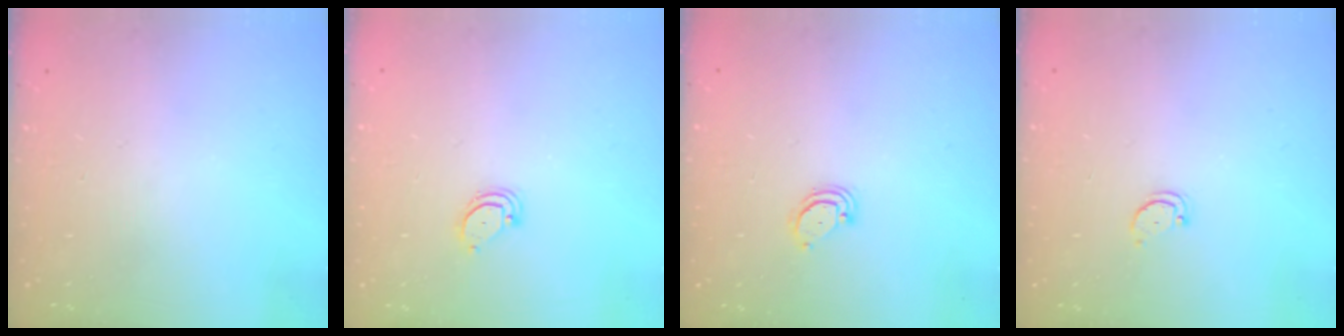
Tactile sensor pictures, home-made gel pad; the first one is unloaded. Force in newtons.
{"total": 3.0, "press": 3.0, "slide": 0.2}
{"total": 3.0, "press": 3.0, "slide": 0.2}
{"total": 2.5, "press": 2.4, "slide": 0.4}